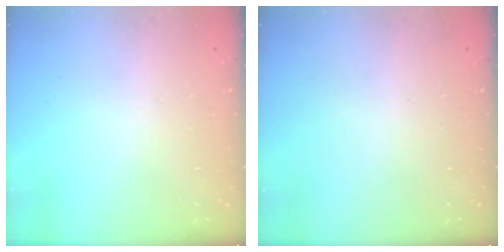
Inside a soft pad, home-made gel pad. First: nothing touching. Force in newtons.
{"total": 0.0}